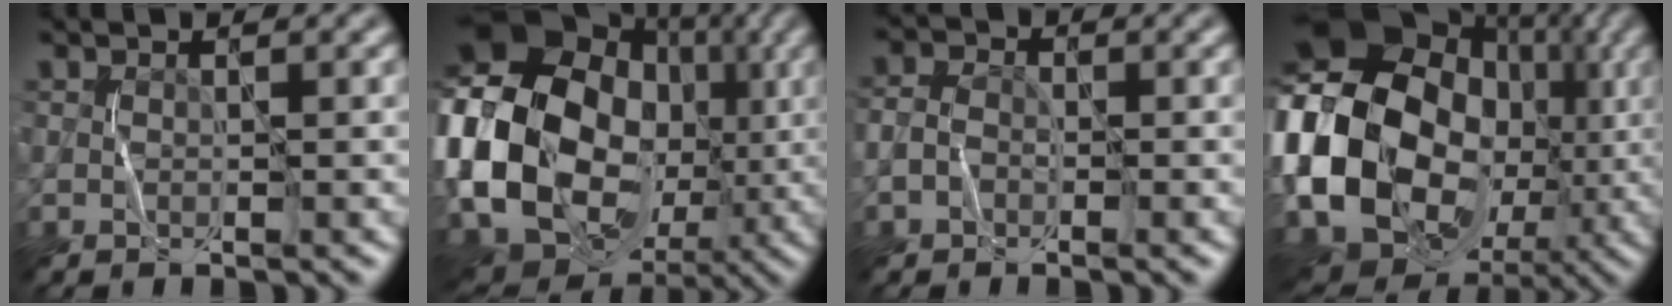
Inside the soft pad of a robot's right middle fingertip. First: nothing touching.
{"total": 22.4, "force": [-1.5, 17.9, 13.4], "torque": [-0.266, 0.006, -0.063]}
{"total": 2.3, "force": [-0.5, 1.8, 1.2], "torque": [-0.020, 0.007, -0.019]}
{"total": 24.6, "force": [-2.7, 20.5, 13.4], "torque": [-0.285, -0.010, -0.097]}